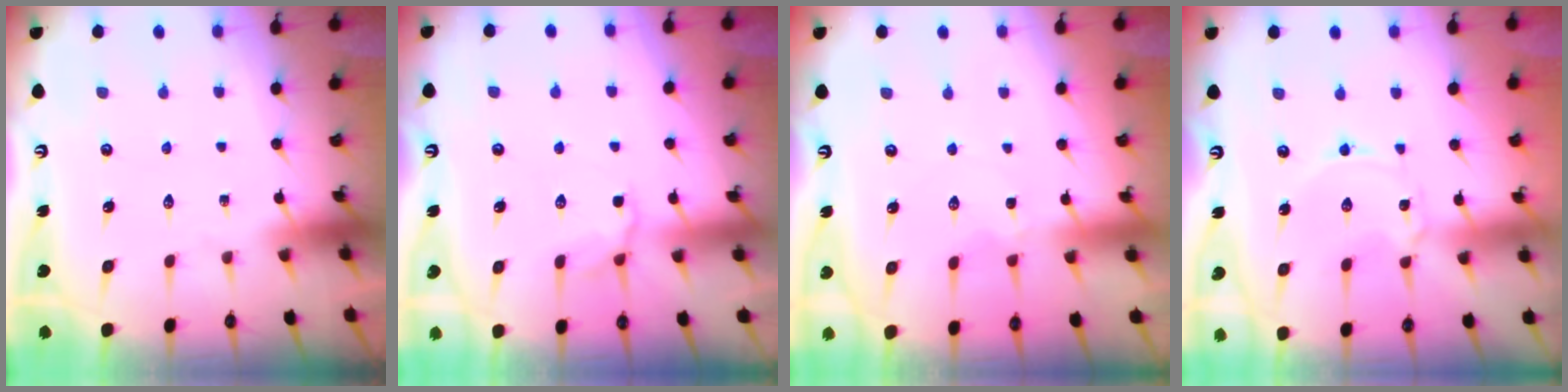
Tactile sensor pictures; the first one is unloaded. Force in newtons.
{"total": 3.8, "press": 3.4, "slide": 1.8}
{"total": 2.3, "press": 2.2, "slide": 0.5}
{"total": 1.3, "press": 1.3, "slide": 0.1}